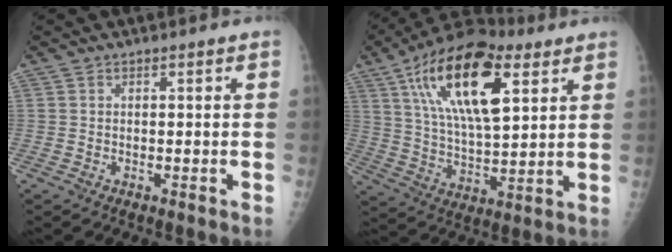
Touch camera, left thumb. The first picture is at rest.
{"total": 21.6, "force": [8.9, 9.3, 17.3], "torque": [-0.284, -0.018, 0.152]}